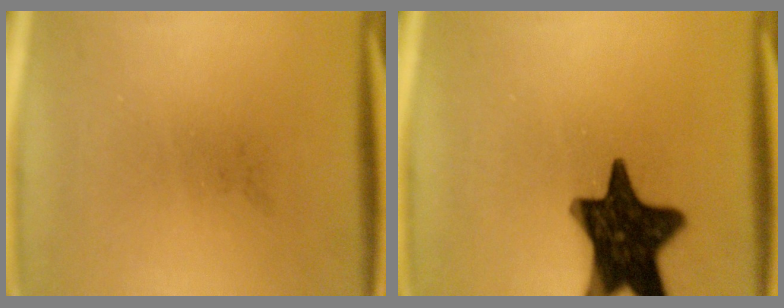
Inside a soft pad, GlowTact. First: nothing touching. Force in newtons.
{"total": 16.6}